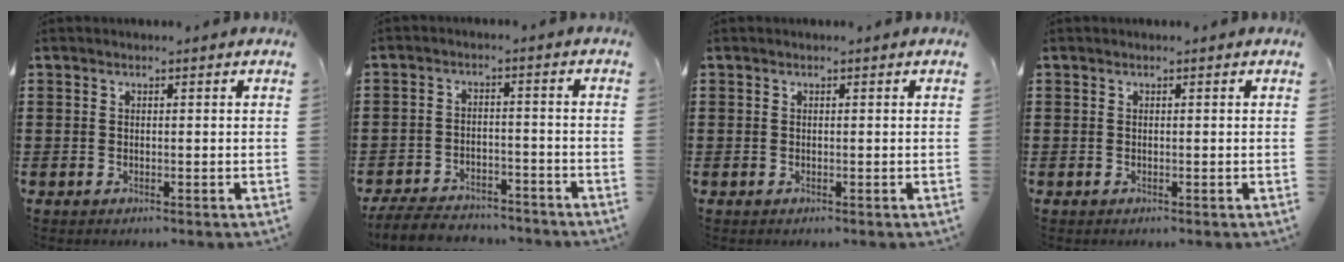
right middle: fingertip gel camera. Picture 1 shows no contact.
{"total": 5.8, "force": [-5.6, 1.4, 0.7], "torque": [-0.019, 0.013, -0.113]}
{"total": 0.0}
{"total": 0.0}